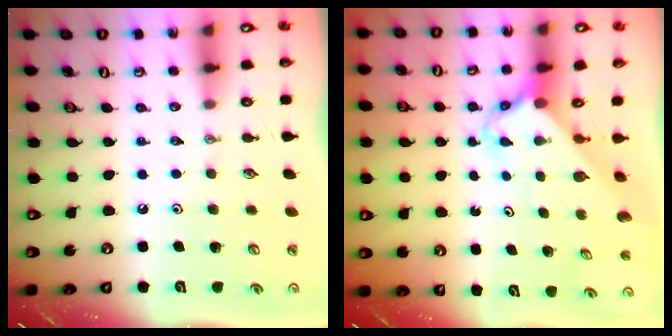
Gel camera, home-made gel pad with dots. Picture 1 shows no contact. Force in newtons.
{"total": 2.4, "press": 2.4, "slide": 0.2}